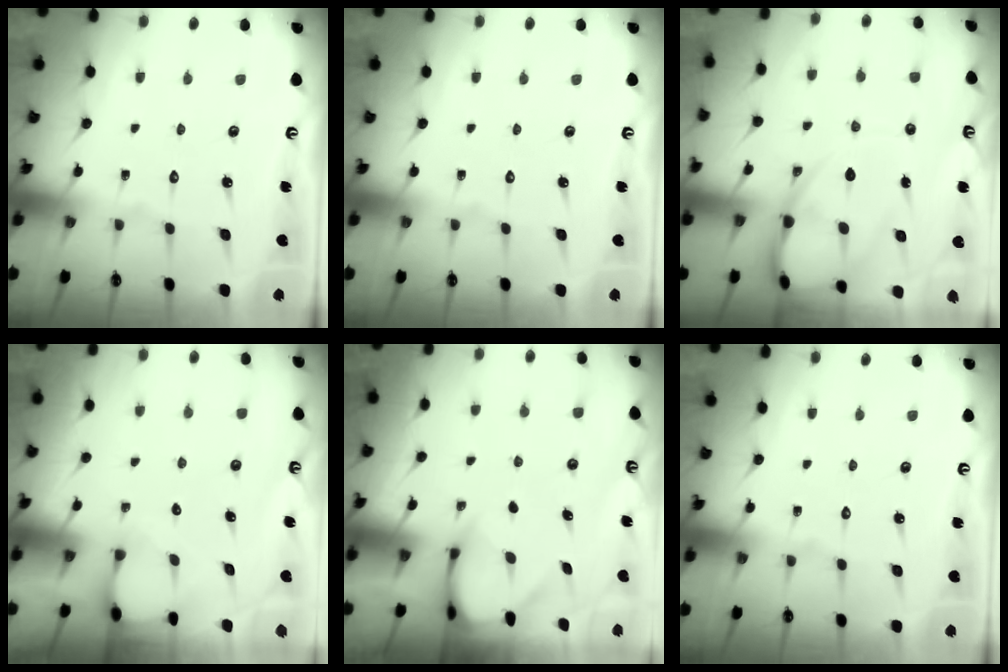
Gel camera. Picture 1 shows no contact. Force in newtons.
{"total": 0.0}
{"total": 12.8, "press": 12.8, "slide": 1.2}
{"total": 2.0, "press": 1.9, "slide": 0.3}
{"total": 2.9, "press": 2.9, "slide": 0.3}
{"total": 0.0}